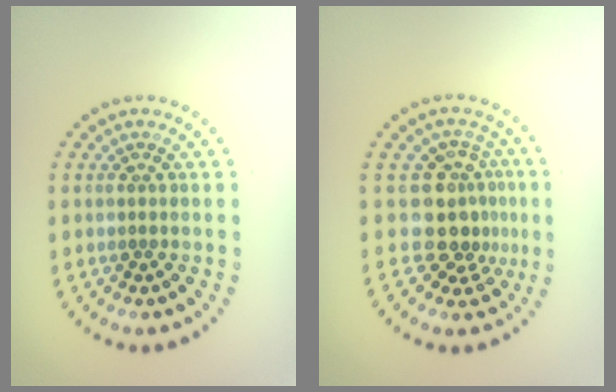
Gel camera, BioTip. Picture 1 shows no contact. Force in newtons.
{"total": 3.8, "press": 2.8, "slide": 2.5}